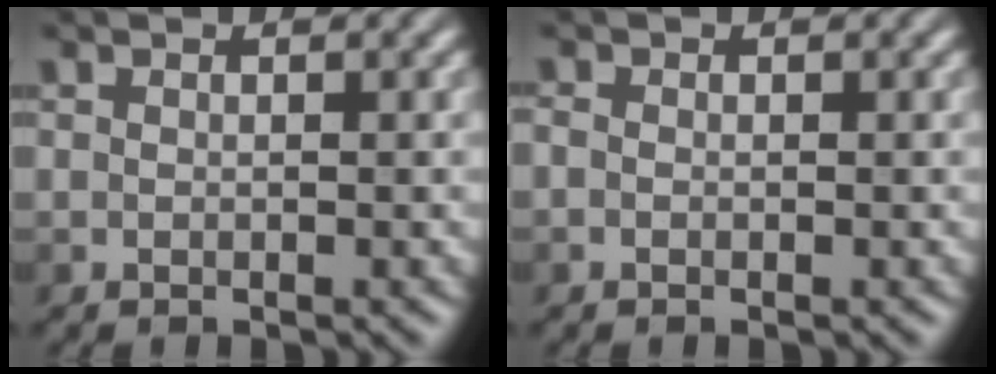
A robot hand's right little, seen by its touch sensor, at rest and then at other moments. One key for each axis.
{"total": 0.5, "fx": -0.2, "fy": 0.4, "fz": 0.3, "tx": -0.005, "ty": -0.005, "tz": -0.005}